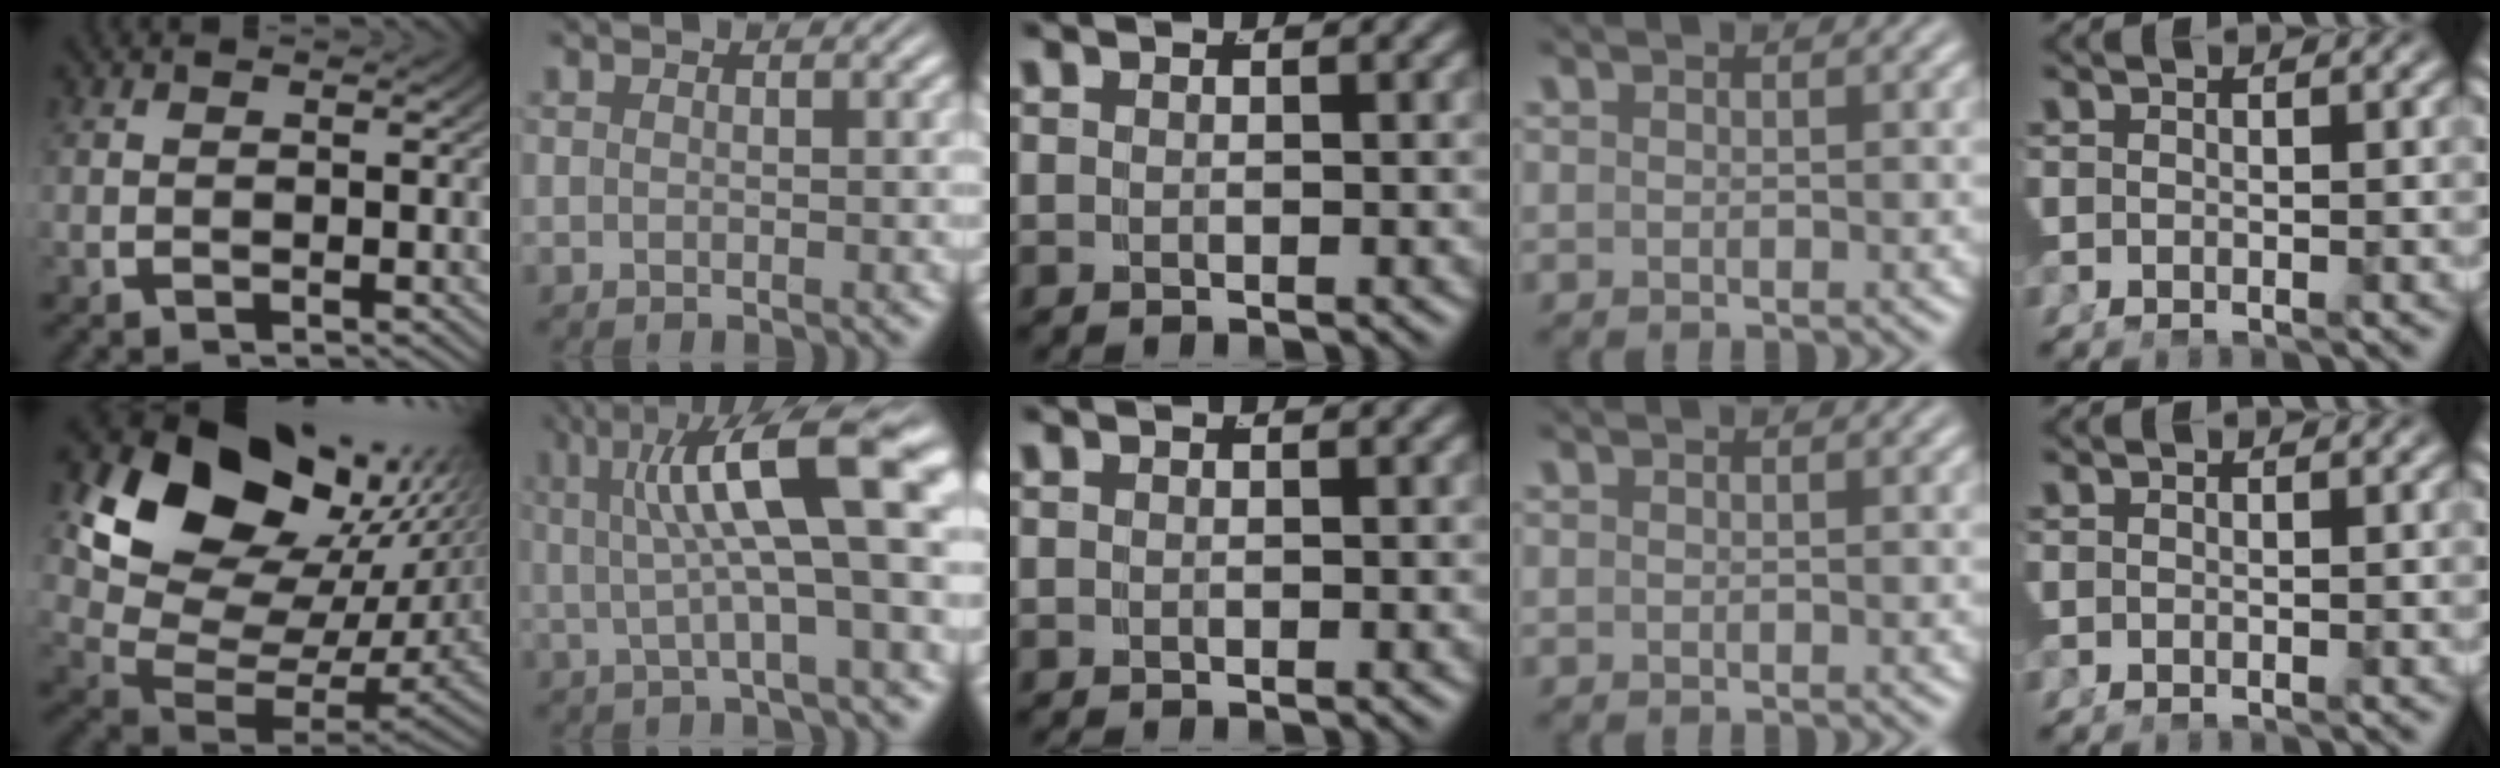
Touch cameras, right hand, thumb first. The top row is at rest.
{"thumb": {"total": 17.3, "force": [4.3, 11.1, 12.6], "torque": [-0.236, -0.026, 0.074]}, "index": {"total": 10.3, "force": [2.7, 2.9, 9.5], "torque": [-0.129, 0.028, 0.032]}}